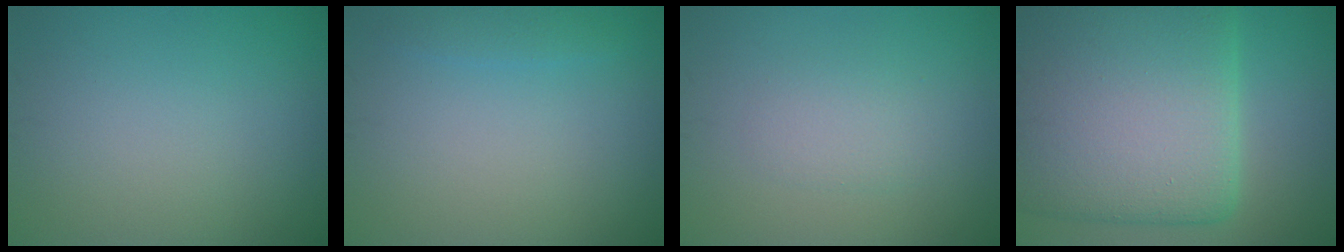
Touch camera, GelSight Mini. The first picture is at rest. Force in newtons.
{"total": 1.0, "press": 1.0, "slide": 0.1}
{"total": 1.8, "press": 1.8, "slide": 0.1}
{"total": 15.4, "press": 15.4, "slide": 0.5}